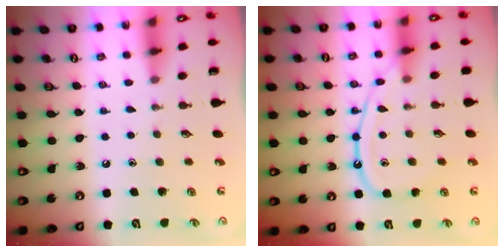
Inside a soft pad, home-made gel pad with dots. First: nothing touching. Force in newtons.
{"total": 11.5, "press": 11.4, "slide": 1.4}